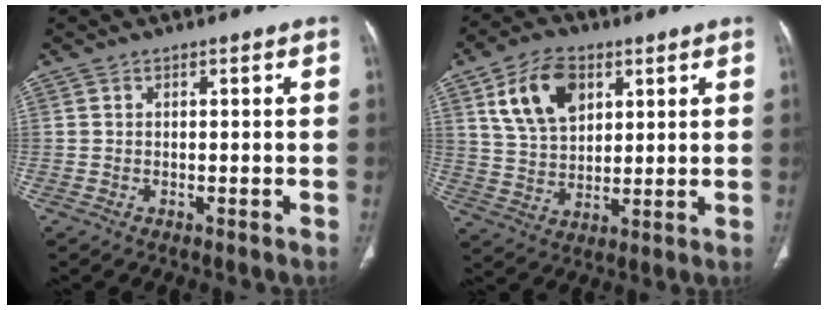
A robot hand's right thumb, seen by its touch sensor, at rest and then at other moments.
{"total": 12.5, "force": [5.3, 8.0, 8.0], "torque": [-0.121, -0.013, 0.101]}